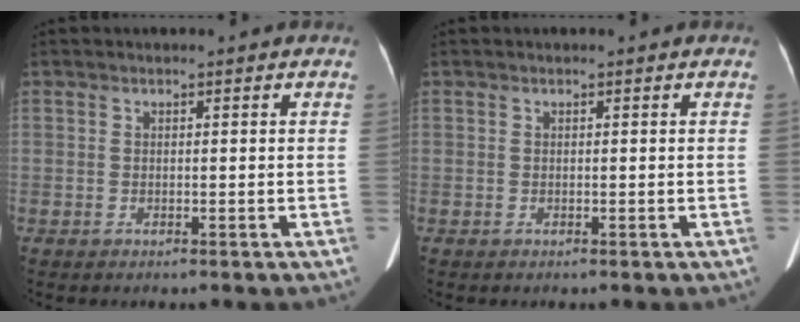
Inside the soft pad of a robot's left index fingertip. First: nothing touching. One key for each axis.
{"total": 0.0}